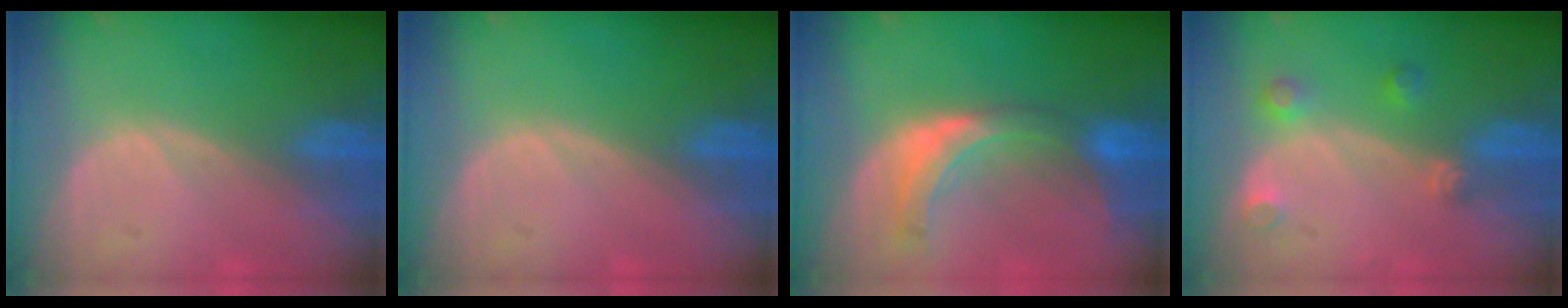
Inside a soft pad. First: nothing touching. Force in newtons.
{"total": 0.0}
{"total": 7.4, "press": 6.8, "slide": 2.9}
{"total": 3.3, "press": 3.0, "slide": 1.4}